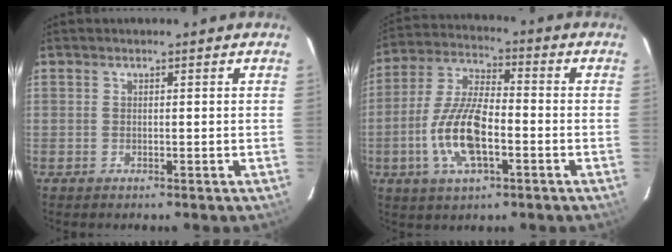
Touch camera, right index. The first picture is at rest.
{"total": 13.0, "force": [-4.0, 4.9, 11.4], "torque": [-0.241, 0.000, -0.078]}